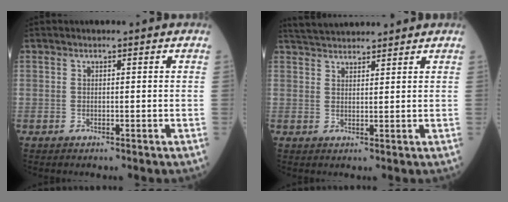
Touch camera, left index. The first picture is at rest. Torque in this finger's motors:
{"motor_torque": [-0.03, -0.73, 0.14, 0.04]}